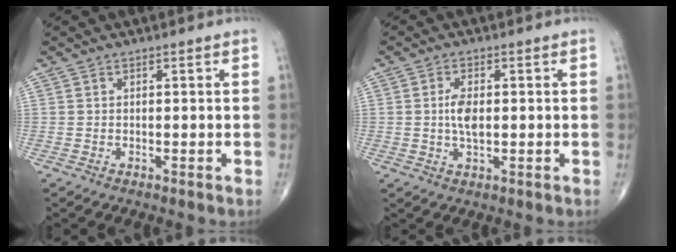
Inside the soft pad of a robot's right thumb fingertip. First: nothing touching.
{"total": 4.4, "force": [0.1, 2.1, 3.8], "torque": [-0.072, -0.002, 0.001]}